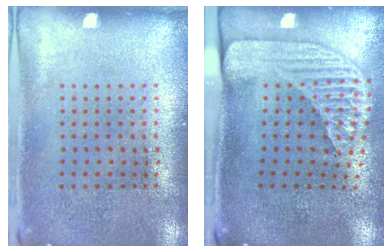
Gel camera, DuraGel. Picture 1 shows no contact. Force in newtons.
{"total": 2.3, "press": 1.8, "slide": 1.5}